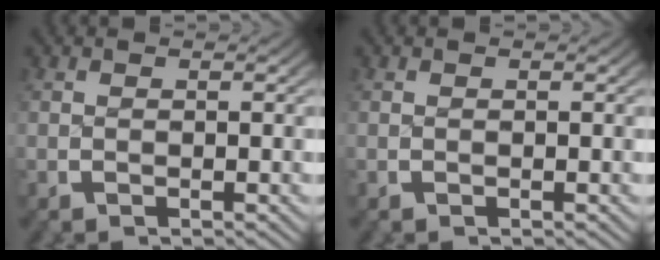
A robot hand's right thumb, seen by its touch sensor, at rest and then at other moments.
{"total": 0.0}